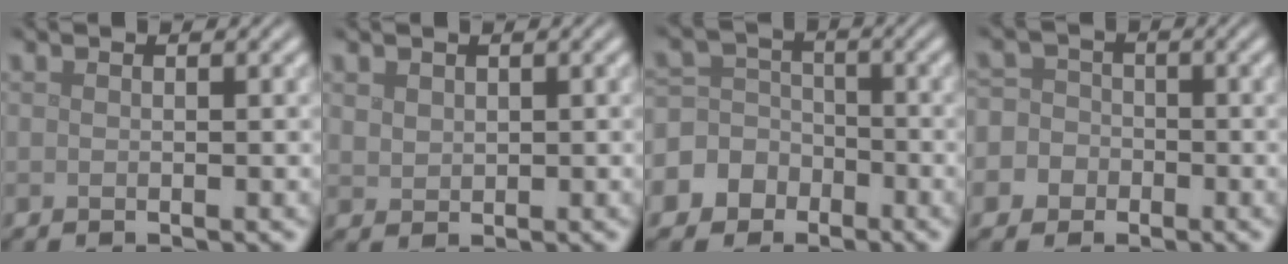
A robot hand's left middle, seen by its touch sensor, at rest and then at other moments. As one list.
[{"total": 1.2, "force": [0.7, 0.9, 0.4], "torque": [-0.010, -0.002, 0.018]}, {"total": 7.6, "force": [-3.2, 6.8, 1.2], "torque": [-0.028, 0.013, -0.082]}, {"total": 6.5, "force": [-2.7, 5.8, 1.1], "torque": [-0.024, 0.004, -0.076]}]